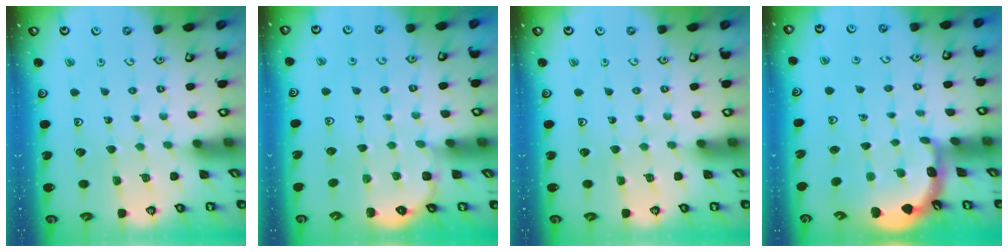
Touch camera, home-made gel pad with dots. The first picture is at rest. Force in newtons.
{"total": 2.7, "press": 2.7, "slide": 0.3}
{"total": 0.0}
{"total": 2.8, "press": 2.8, "slide": 0.2}